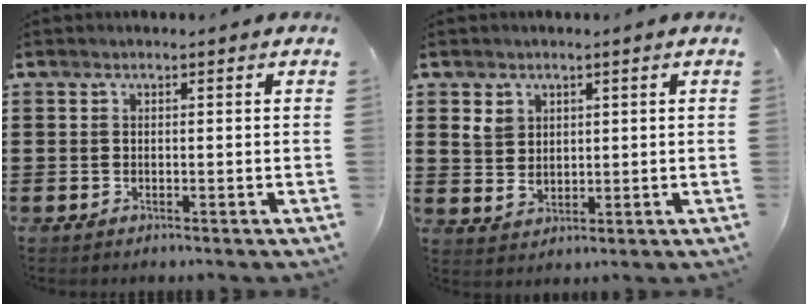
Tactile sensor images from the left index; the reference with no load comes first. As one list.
[{"total": 3.5, "force": [1.7, 2.7, 1.2], "torque": [-0.026, 0.007, 0.030]}]